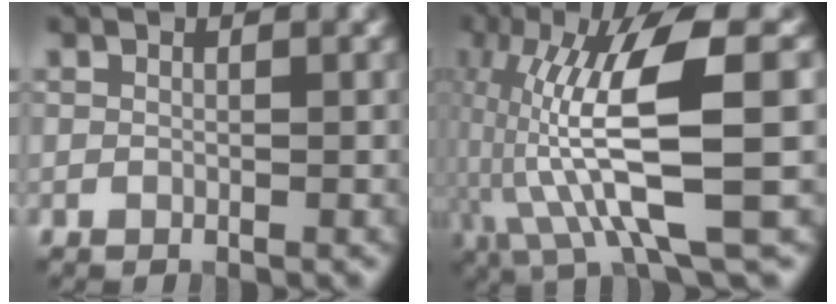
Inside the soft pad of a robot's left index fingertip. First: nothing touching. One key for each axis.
{"total": 12.3, "fx": -1.8, "fy": 2.3, "fz": 11.9, "tx": -0.225, "ty": 0.016, "tz": -0.028}